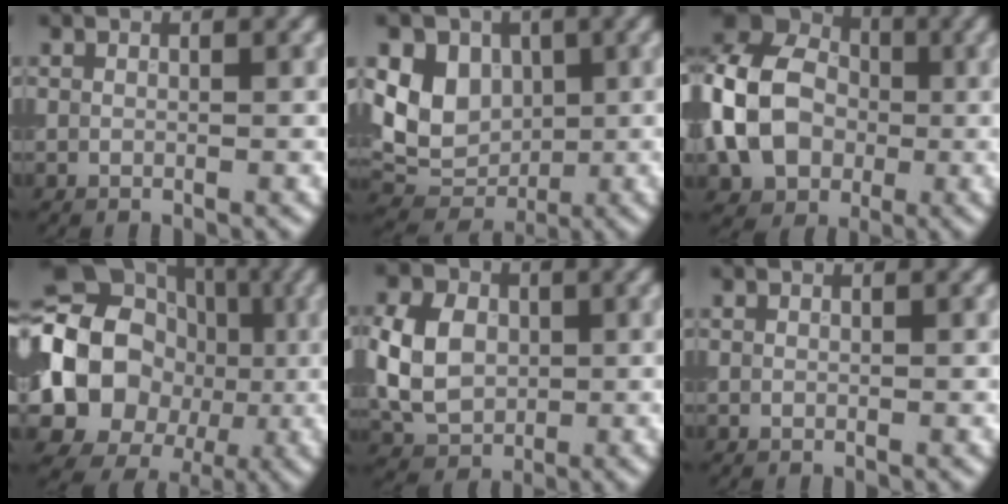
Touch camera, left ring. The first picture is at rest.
{"total": 6.4, "force": [1.3, 5.2, 3.5], "torque": [-0.065, -0.008, 0.019]}
{"total": 10.5, "force": [-1.1, 8.2, 6.5], "torque": [-0.144, 0.001, -0.032]}
{"total": 13.3, "force": [-0.8, 11.3, 6.9], "torque": [-0.121, -0.018, -0.023]}
{"total": 6.8, "force": [0.2, 5.3, 4.3], "torque": [-0.103, 0.003, -0.002]}
{"total": 0.0}